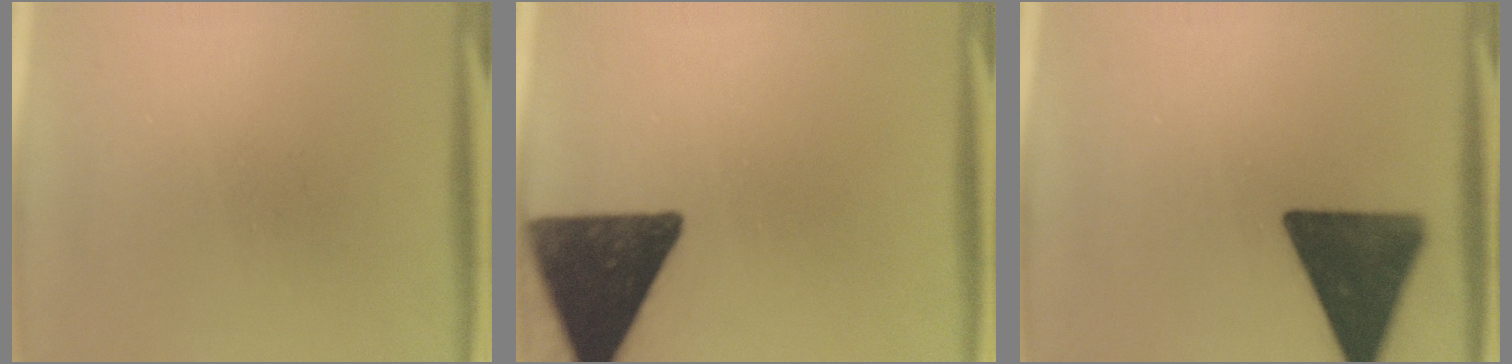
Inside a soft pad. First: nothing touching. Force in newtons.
{"total": 16.3}
{"total": 16.5}